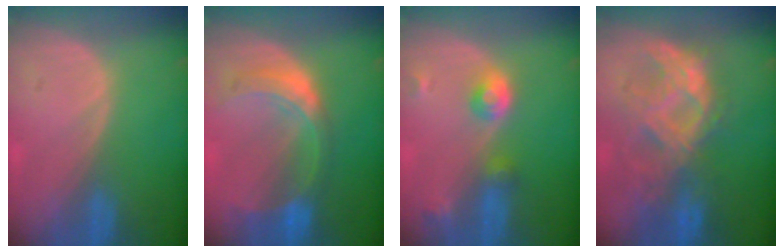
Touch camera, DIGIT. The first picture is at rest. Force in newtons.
{"total": 7.8, "press": 6.9, "slide": 3.7}
{"total": 4.6, "press": 4.1, "slide": 2.0}
{"total": 9.0, "press": 8.7, "slide": 2.5}